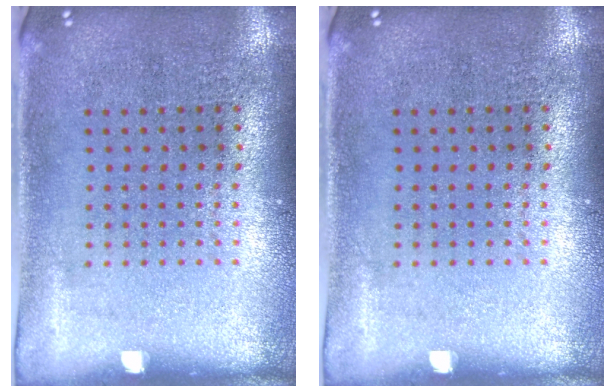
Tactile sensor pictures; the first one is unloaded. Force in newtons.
{"total": 0.0}